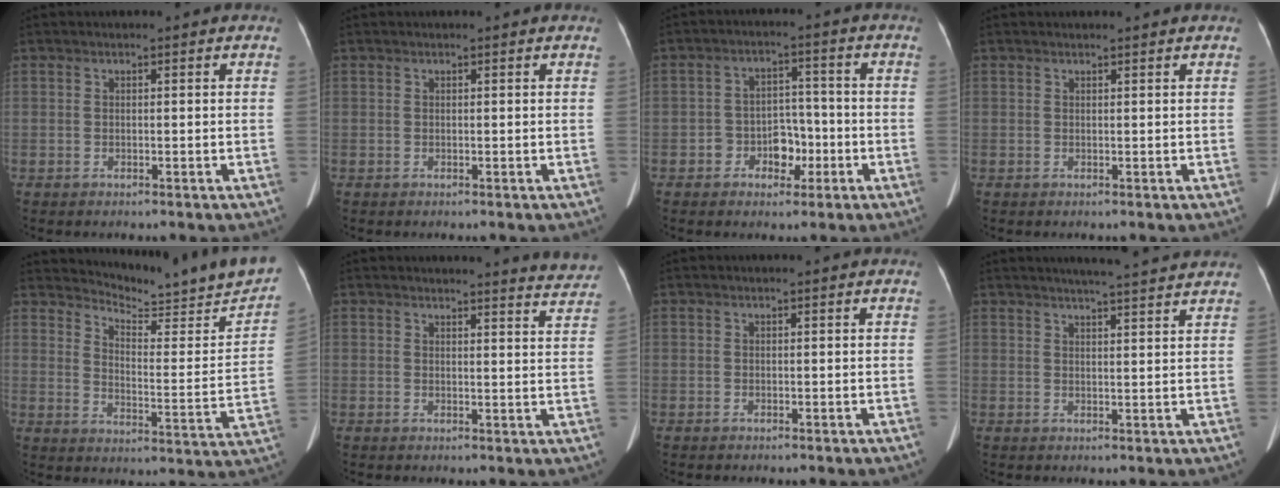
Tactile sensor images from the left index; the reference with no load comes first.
{"total": 0.5, "force": [0.5, 0.0, 0.1], "torque": [-0.001, 0.002, 0.006]}
{"total": 5.3, "force": [-2.1, 3.7, 3.1], "torque": [-0.050, 0.019, -0.033]}
{"total": 1.3, "force": [1.3, 0.2, 0.2], "torque": [-0.008, 0.013, 0.016]}
{"total": 18.9, "force": [18.2, 0.7, 5.2], "torque": [-0.078, -0.099, 0.226]}
{"total": 6.8, "force": [6.8, 0.3, 0.6], "torque": [0.001, -0.031, 0.054]}
{"total": 0.0}
{"total": 10.6, "force": [9.7, 0.0, 4.4], "torque": [-0.064, 0.016, 0.113]}